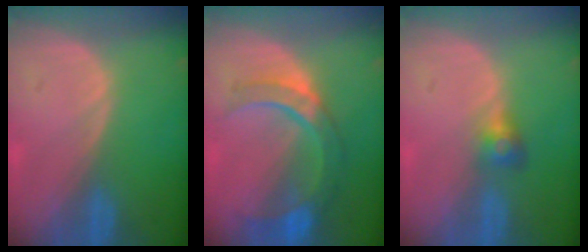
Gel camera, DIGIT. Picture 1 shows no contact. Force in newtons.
{"total": 8.7, "press": 8.0, "slide": 3.2}
{"total": 2.8, "press": 2.6, "slide": 0.9}